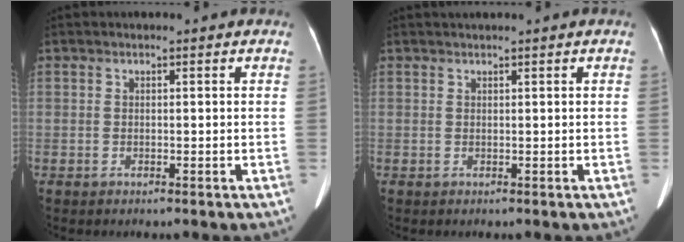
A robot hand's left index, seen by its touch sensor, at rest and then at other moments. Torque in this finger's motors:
{"motor_torque": [0.14, -0.13, 0.00, 0.05]}